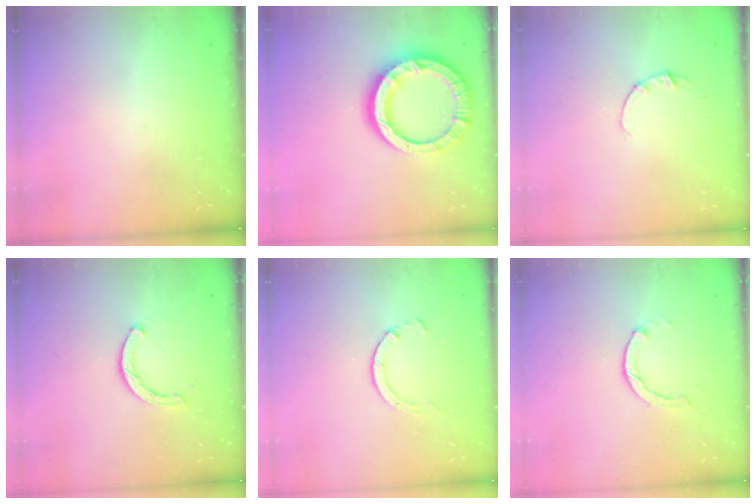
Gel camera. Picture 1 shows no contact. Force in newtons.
{"total": 16.4, "press": 16.3, "slide": 1.9}
{"total": 1.1, "press": 1.1, "slide": 0.1}
{"total": 2.4, "press": 2.3, "slide": 0.4}
{"total": 2.8, "press": 2.8, "slide": 0.4}
{"total": 1.0, "press": 0.9, "slide": 0.3}